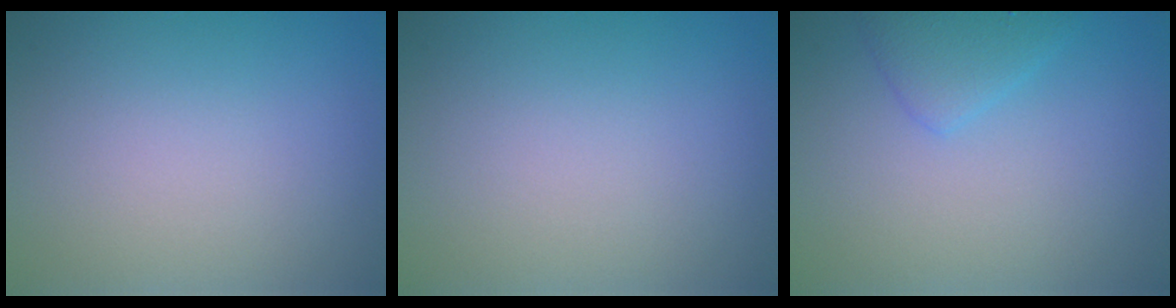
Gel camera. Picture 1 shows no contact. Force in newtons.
{"total": 0.0}
{"total": 2.2, "press": 2.2, "slide": 0.1}